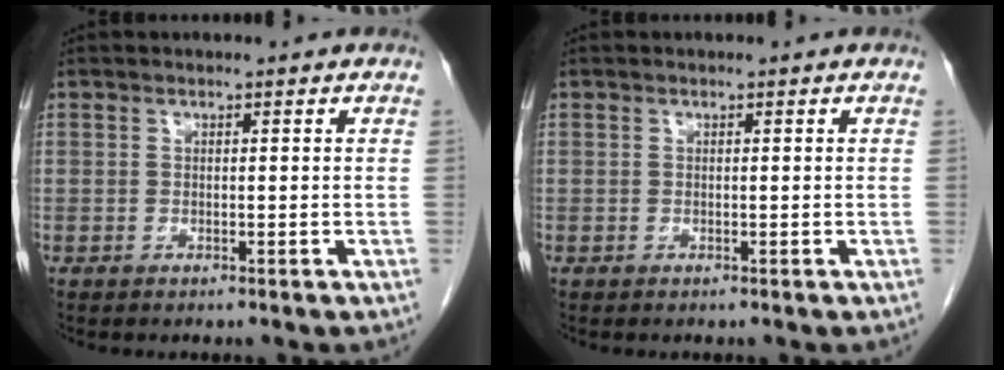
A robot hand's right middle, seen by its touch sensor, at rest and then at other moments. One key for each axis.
{"total": 0.0}